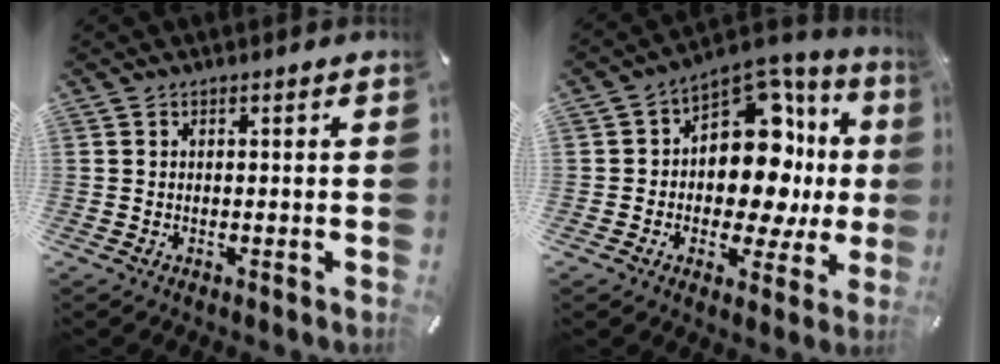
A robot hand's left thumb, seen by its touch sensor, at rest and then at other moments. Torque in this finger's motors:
{"motor_torque": [1.26, 1.26, 0.73, -0.17, 0.27]}